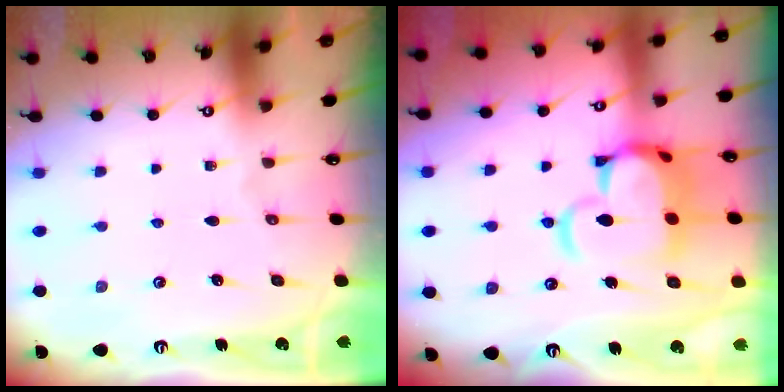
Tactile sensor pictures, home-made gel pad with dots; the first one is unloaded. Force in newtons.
{"total": 9.0, "press": 8.8, "slide": 1.9}